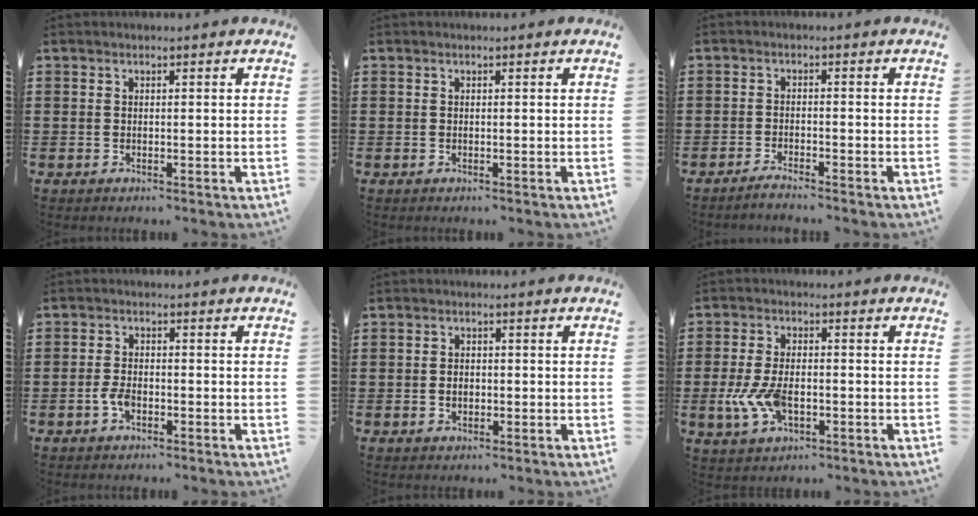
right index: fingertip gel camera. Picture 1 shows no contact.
{"total": 0.0}
{"total": 2.3, "force": [-2.2, -0.2, 0.4], "torque": [-0.007, 0.002, -0.043]}
{"total": 2.6, "force": [-1.2, 1.2, 2.0], "torque": [-0.053, -0.006, -0.025]}
{"total": 1.5, "force": [-0.3, 1.1, 1.1], "torque": [-0.024, 0.003, -0.008]}
{"total": 6.9, "force": [-1.8, 3.4, 5.7], "torque": [-0.140, -0.008, -0.037]}